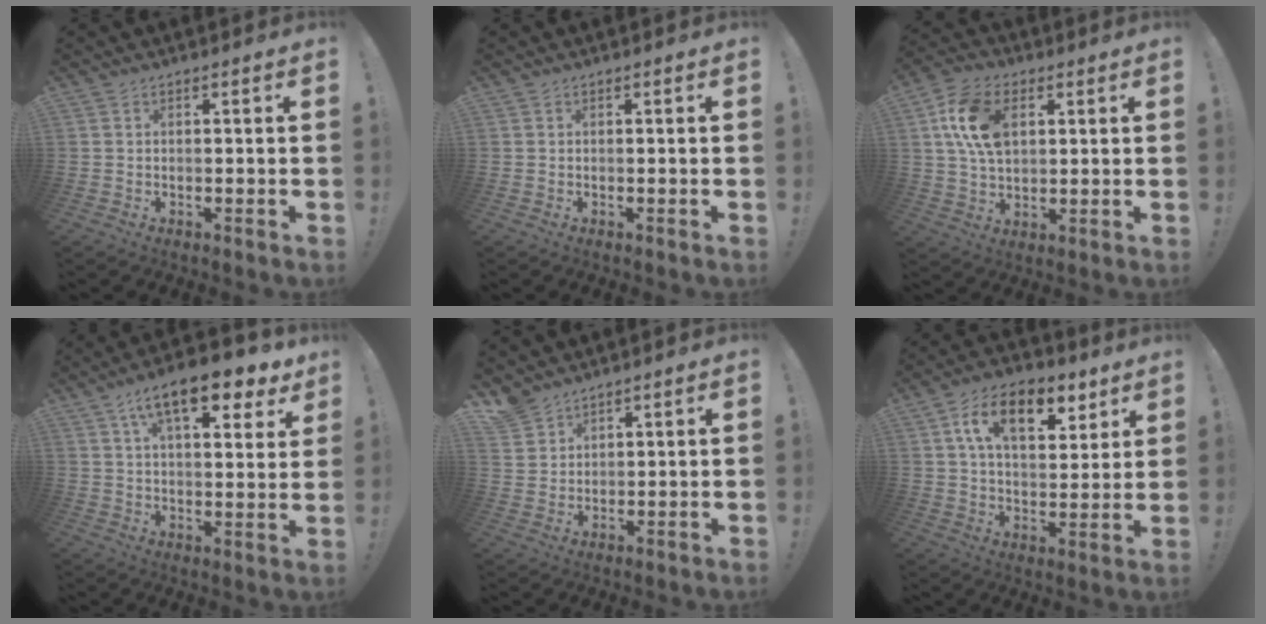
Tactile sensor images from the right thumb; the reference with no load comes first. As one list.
[{"total": 0.0}, {"total": 14.5, "force": [4.1, 9.5, 10.1], "torque": [-0.190, 0.010, 0.079]}, {"total": 15.2, "force": [8.7, 5.4, 11.2], "torque": [-0.165, -0.044, 0.142]}, {"total": 5.0, "force": [4.2, 2.5, 0.9], "torque": [-0.023, -0.030, 0.083]}, {"total": 15.8, "force": [7.7, 8.4, 10.9], "torque": [-0.167, -0.023, 0.131]}]